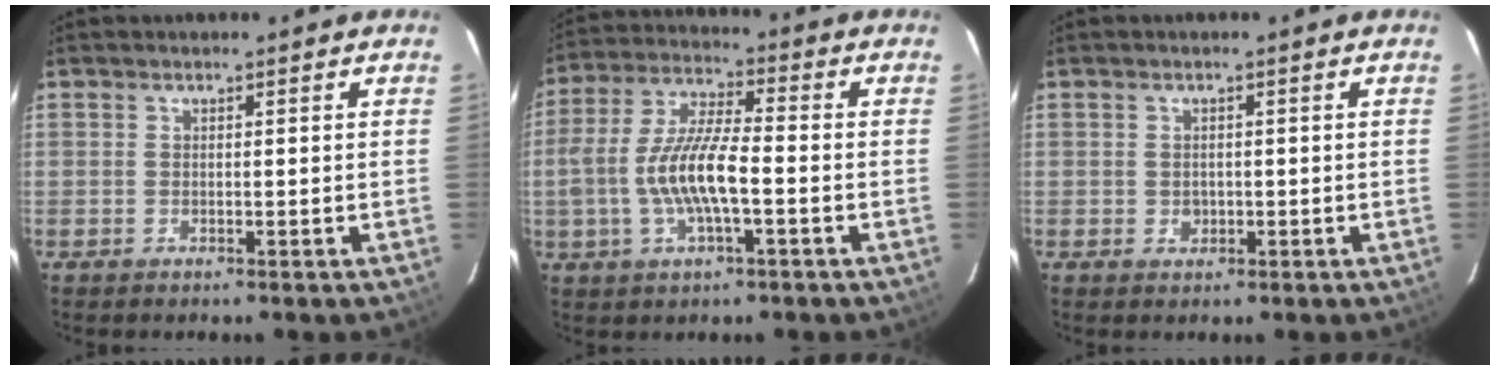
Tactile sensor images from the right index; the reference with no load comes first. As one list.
[{"total": 12.1, "force": [-2.7, 3.4, 11.3], "torque": [-0.233, 0.003, -0.052]}, {"total": 1.6, "force": [-0.3, 1.5, 0.5], "torque": [-0.006, 0.001, 0.000]}]